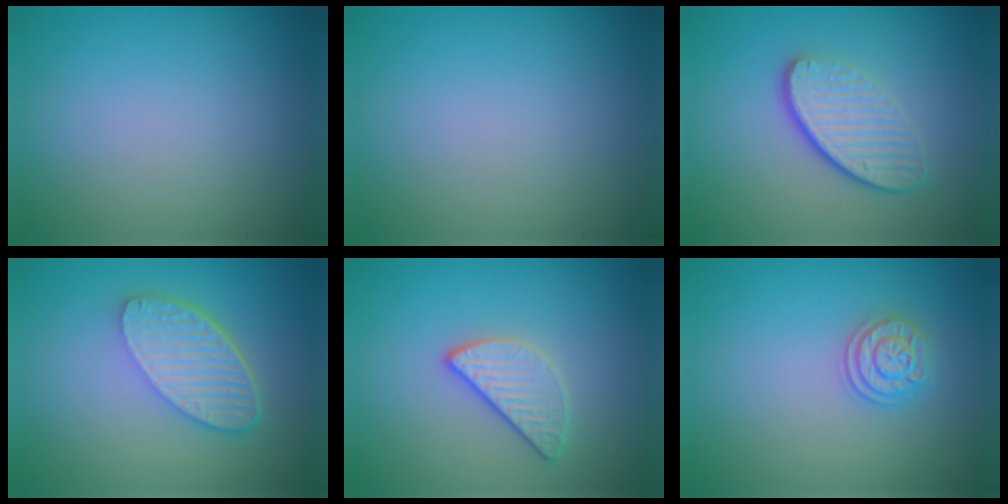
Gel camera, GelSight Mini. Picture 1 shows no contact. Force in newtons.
{"total": 0.0}
{"total": 4.6, "press": 3.2, "slide": 3.3}
{"total": 5.5, "press": 4.0, "slide": 3.7}
{"total": 2.5, "press": 2.4, "slide": 0.8}
{"total": 2.1, "press": 2.1, "slide": 0.3}